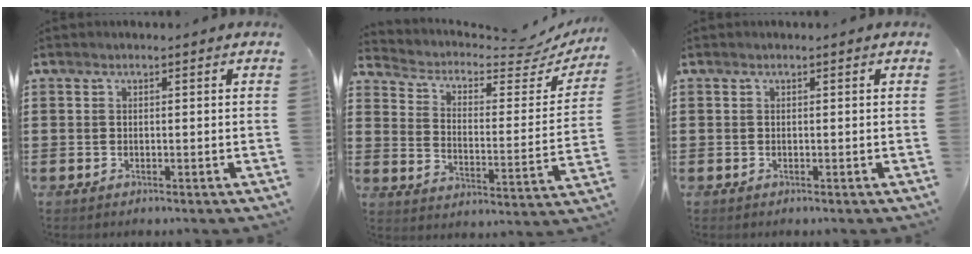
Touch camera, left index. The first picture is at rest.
{"total": 4.0, "force": [3.2, 1.5, 1.8], "torque": [-0.057, -0.029, 0.047]}
{"total": 0.0}